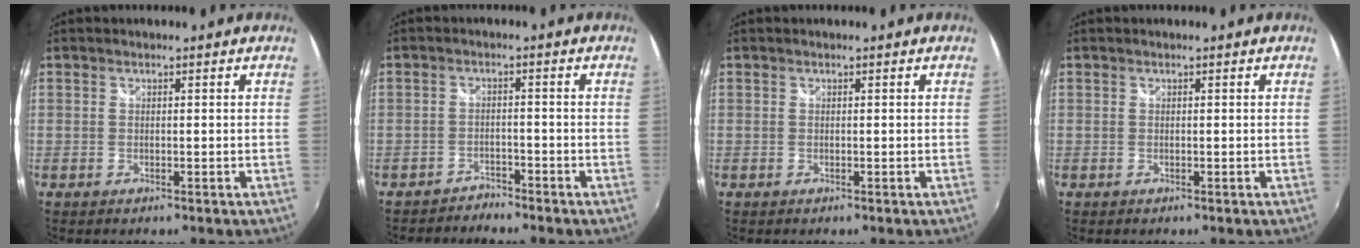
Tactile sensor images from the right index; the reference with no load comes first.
{"total": 3.1, "force": [-3.0, 0.9, -0.1], "torque": [-0.009, 0.000, -0.056]}
{"total": 0.0}
{"total": 0.0}